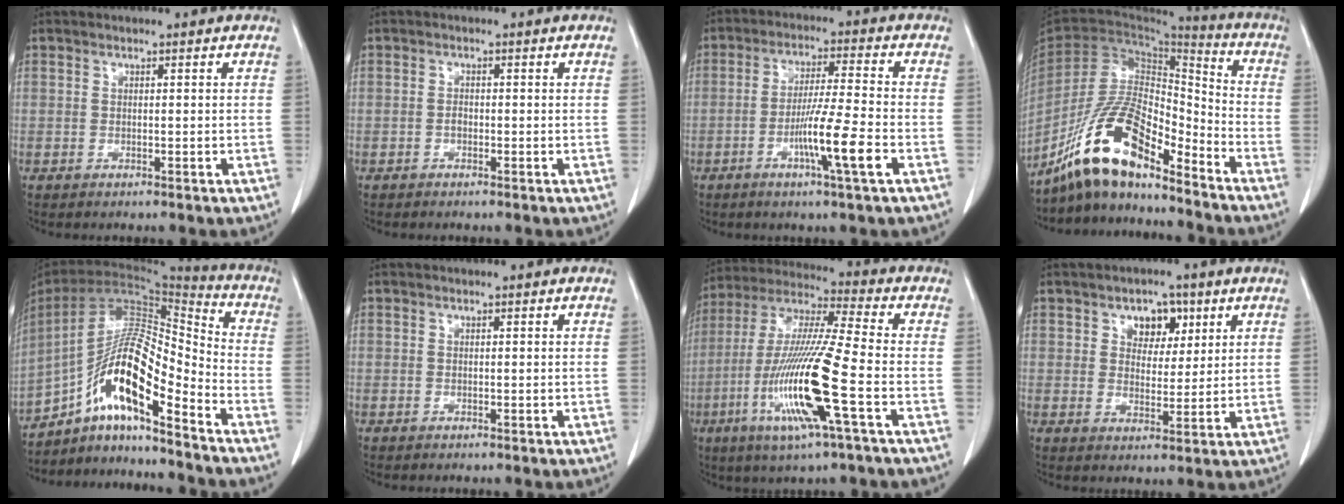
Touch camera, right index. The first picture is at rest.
{"total": 0.8, "force": [-0.4, 0.5, 0.5], "torque": [-0.007, 0.003, -0.010]}
{"total": 9.3, "force": [-3.6, -0.7, 8.6], "torque": [-0.153, -0.013, -0.067]}
{"total": 15.2, "force": [-11.7, 4.0, 8.8], "torque": [-0.164, 0.017, -0.214]}
{"total": 16.1, "force": [-9.4, 2.5, 12.8], "torque": [-0.235, 0.019, -0.165]}
{"total": 0.0}
{"total": 17.3, "force": [-5.5, 0.1, 16.4], "torque": [-0.339, -0.019, -0.110]}
{"total": 4.5, "force": [2.6, 2.3, 2.8], "torque": [-0.042, -0.002, 0.045]}